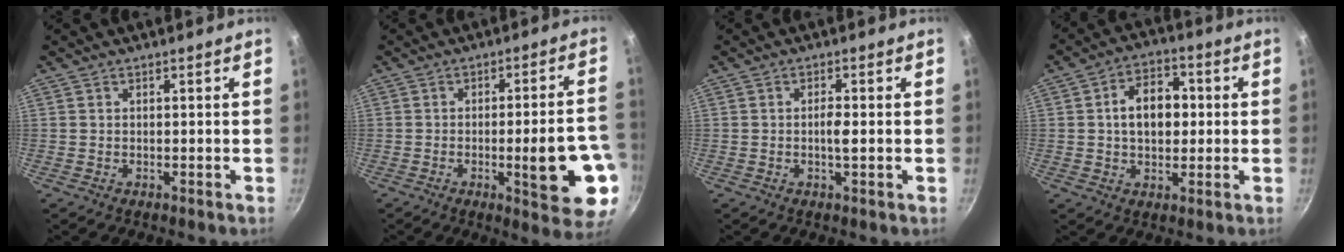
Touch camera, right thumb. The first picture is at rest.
{"total": 14.5, "force": [-3.9, 3.4, 13.5], "torque": [-0.162, 0.017, -0.046]}
{"total": 2.5, "force": [-0.3, 0.5, 2.4], "torque": [-0.049, 0.002, -0.008]}
{"total": 10.1, "force": [0.7, 7.0, 7.2], "torque": [-0.080, 0.018, 0.004]}